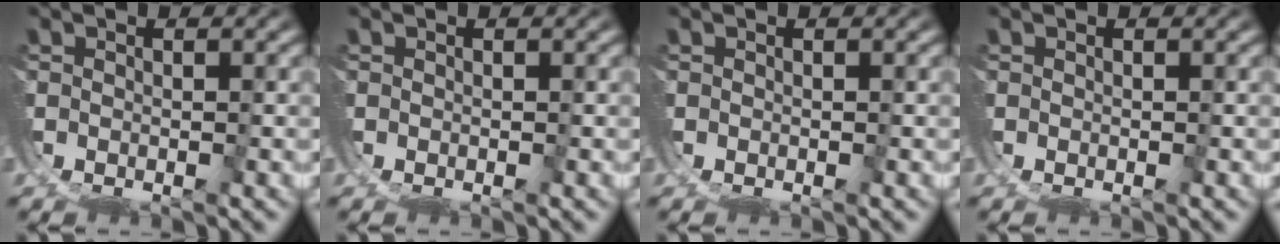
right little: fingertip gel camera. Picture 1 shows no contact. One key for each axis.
{"total": 0.0}
{"total": 0.0}
{"total": 0.0}